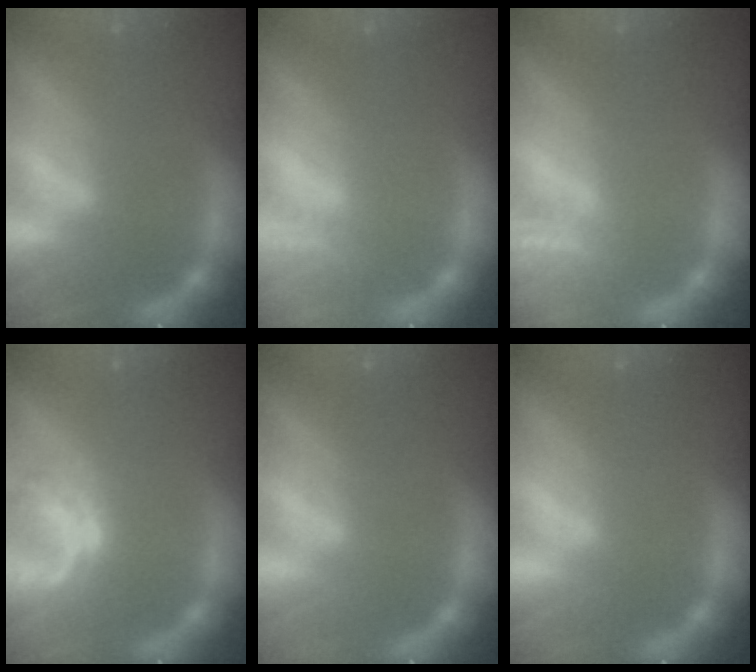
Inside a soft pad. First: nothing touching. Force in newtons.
{"total": 1.5}
{"total": 3.0}
{"total": 2.5}
{"total": 0.0}
{"total": 0.0}